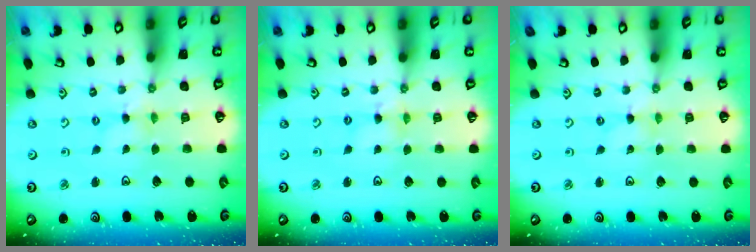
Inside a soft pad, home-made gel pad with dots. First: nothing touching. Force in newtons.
{"total": 2.8, "press": 2.8, "slide": 0.3}
{"total": 0.0}